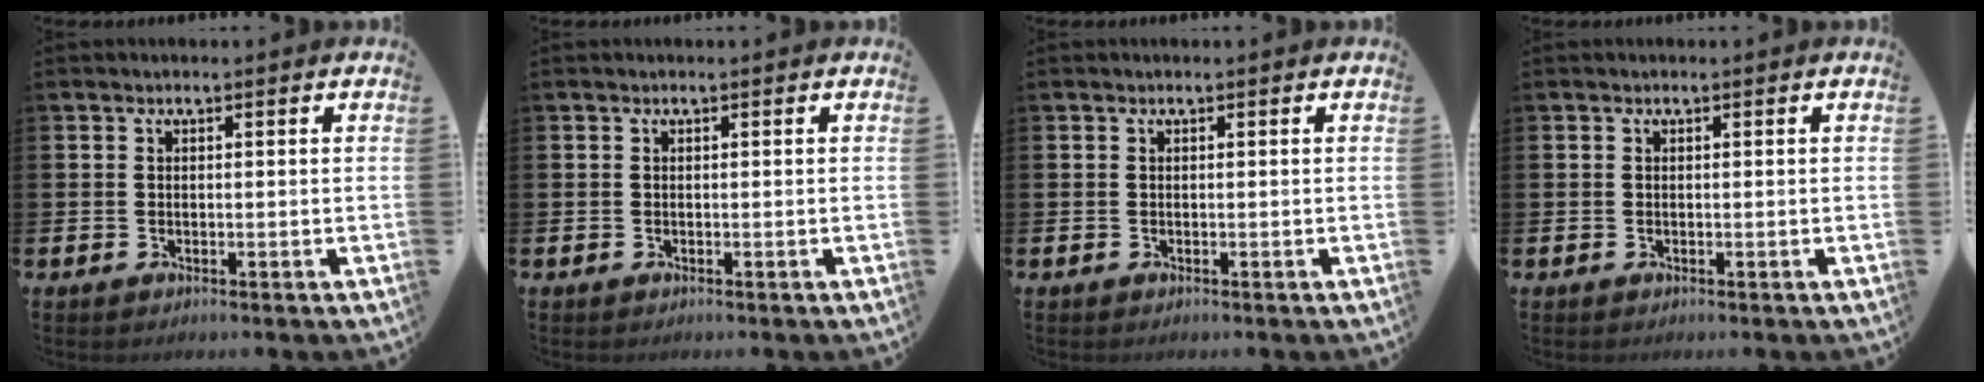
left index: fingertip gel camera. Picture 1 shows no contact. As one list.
[{"total": 0.0}, {"total": 0.0}, {"total": 0.0}]